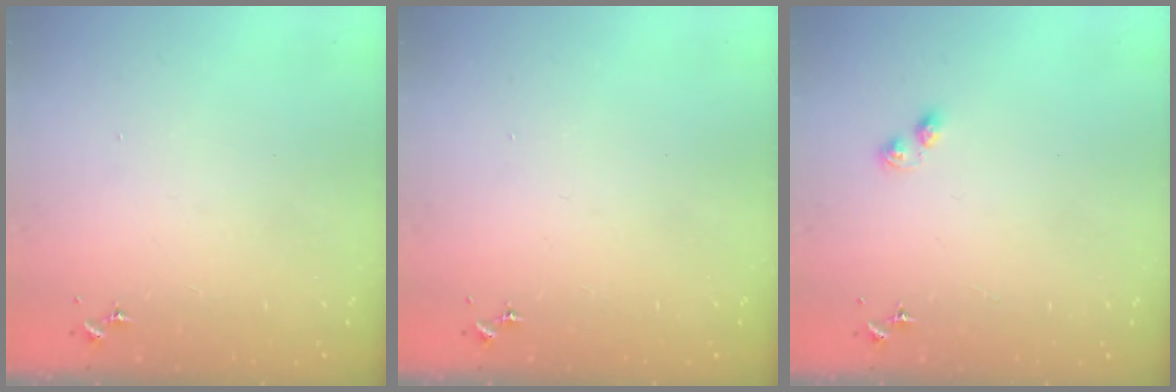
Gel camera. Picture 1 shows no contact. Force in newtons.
{"total": 0.0}
{"total": 2.8, "press": 2.7, "slide": 0.4}